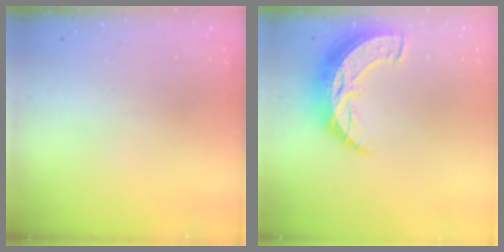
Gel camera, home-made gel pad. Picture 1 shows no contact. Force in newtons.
{"total": 11.2, "press": 11.1, "slide": 0.9}